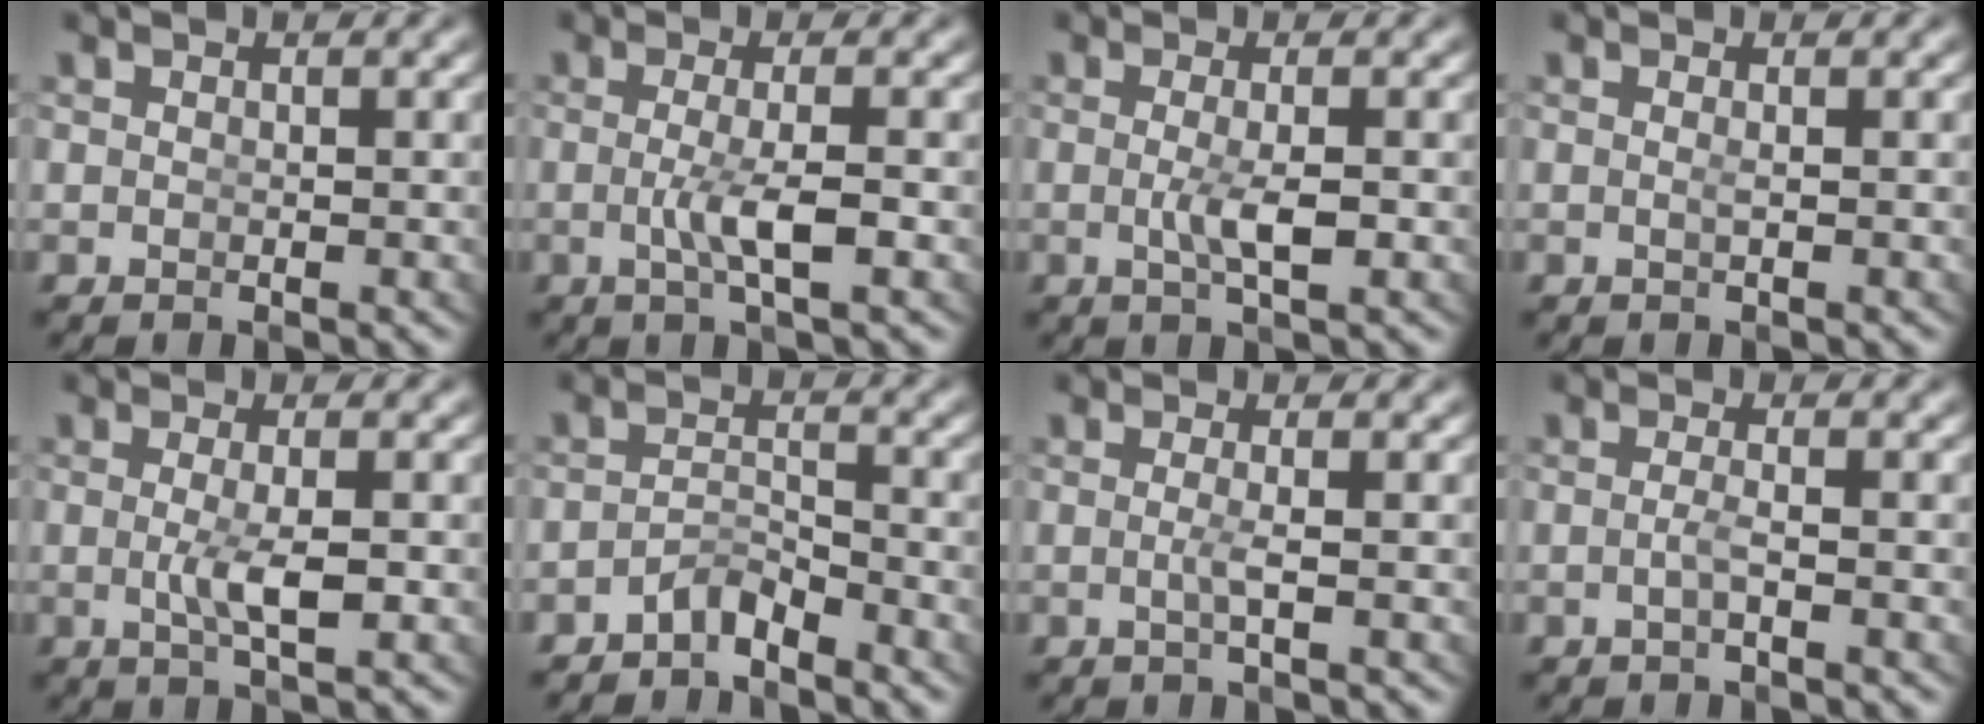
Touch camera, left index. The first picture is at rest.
{"total": 2.9, "force": [-0.8, -0.2, 2.8], "torque": [-0.058, -0.011, -0.005]}
{"total": 2.4, "force": [-0.7, -0.1, 2.3], "torque": [-0.048, -0.011, -0.003]}
{"total": 0.6, "force": [-0.2, -0.4, 0.4], "torque": [-0.013, -0.006, 0.000]}
{"total": 2.6, "force": [-0.6, -0.1, 2.6], "torque": [-0.051, -0.012, 0.000]}
{"total": 2.6, "force": [-2.5, 0.5, 0.5], "torque": [-0.011, -0.007, -0.040]}
{"total": 1.4, "force": [-0.6, -0.8, 1.0], "torque": [-0.029, -0.011, -0.003]}
{"total": 1.5, "force": [-1.0, -0.8, 0.7], "torque": [-0.021, -0.008, -0.012]}